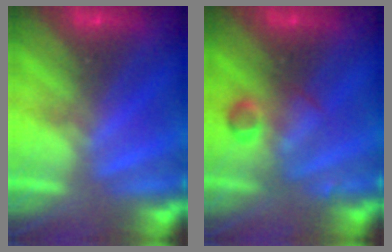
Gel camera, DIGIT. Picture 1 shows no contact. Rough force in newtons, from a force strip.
{"total": 2.8}